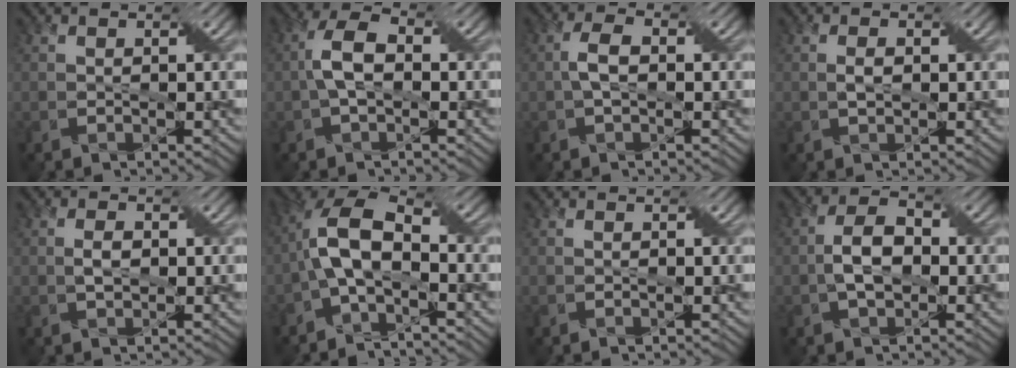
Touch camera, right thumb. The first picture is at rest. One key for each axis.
{"total": 4.8, "fx": -0.5, "fy": 2.6, "fz": 4.0, "tx": -0.087, "ty": 0.010, "tz": -0.015}
{"total": 2.9, "fx": -0.3, "fy": 1.5, "fz": 2.5, "tx": -0.056, "ty": 0.005, "tz": -0.007}
{"total": 1.5, "fx": 0.0, "fy": 0.8, "fz": 1.3, "tx": -0.027, "ty": 0.001, "tz": 0.002}
{"total": 2.1, "fx": 0.0, "fy": 1.2, "fz": 1.7, "tx": -0.035, "ty": 0.001, "tz": 0.001}
{"total": 8.2, "fx": -1.8, "fy": 4.1, "fz": 6.8, "tx": -0.140, "ty": 0.021, "tz": -0.045}
{"total": 0.0}
{"total": 5.2, "fx": -0.9, "fy": 2.9, "fz": 4.1, "tx": -0.084, "ty": 0.004, "tz": -0.018}